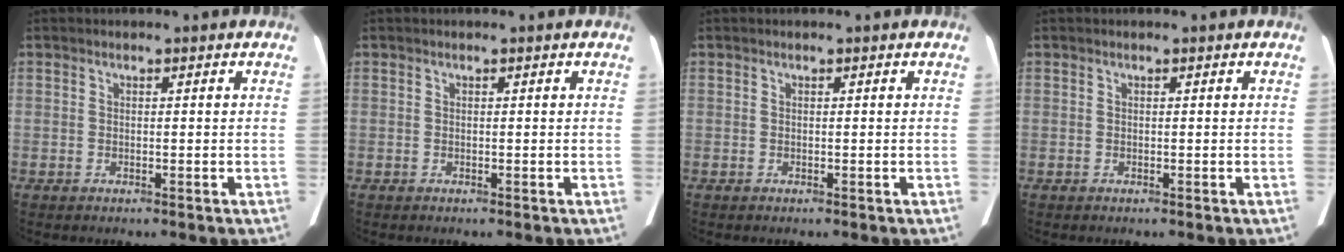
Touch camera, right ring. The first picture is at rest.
{"total": 0.0}
{"total": 0.0}
{"total": 0.0}